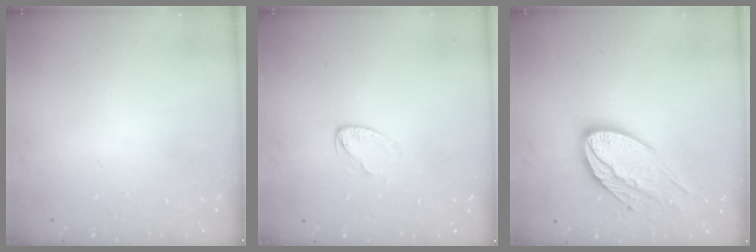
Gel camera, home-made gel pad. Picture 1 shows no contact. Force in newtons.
{"total": 4.1, "press": 4.1, "slide": 0.3}
{"total": 15.8, "press": 15.8, "slide": 1.2}